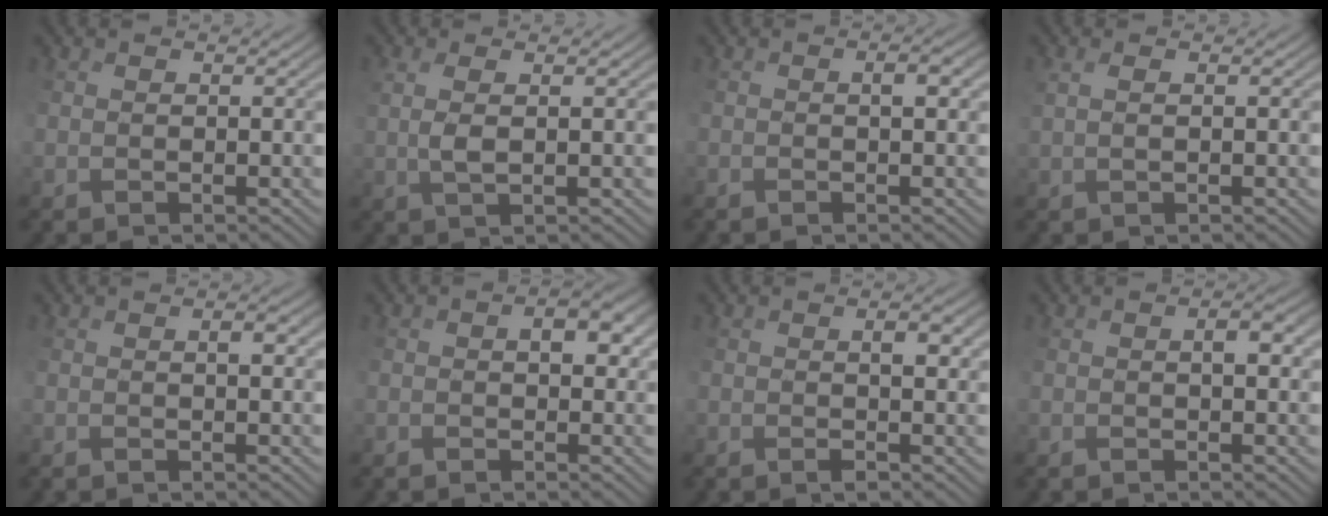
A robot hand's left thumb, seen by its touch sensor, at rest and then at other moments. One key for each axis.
{"total": 1.8, "fx": 1.4, "fy": -1.0, "fz": 0.6, "tx": -0.008, "ty": 0.013, "tz": 0.031}
{"total": 2.3, "fx": 0.0, "fy": 0.5, "fz": 2.2, "tx": -0.037, "ty": 0.006, "tz": -0.003}
{"total": 1.4, "fx": 0.8, "fy": -1.1, "fz": -0.2, "tx": 0.012, "ty": 0.010, "tz": 0.021}
{"total": 1.9, "fx": -0.1, "fy": 0.5, "fz": 1.8, "tx": -0.029, "ty": 0.005, "tz": -0.005}
{"total": 4.3, "fx": -0.1, "fy": 2.5, "fz": 3.5, "tx": -0.046, "ty": 0.006, "tz": 0.004}
{"total": 3.2, "fx": -0.5, "fy": 1.2, "fz": 2.9, "tx": -0.048, "ty": 0.007, "tz": -0.009}
{"total": 2.7, "fx": -0.2, "fy": 0.8, "fz": 2.6, "tx": -0.041, "ty": 0.007, "tz": -0.006}